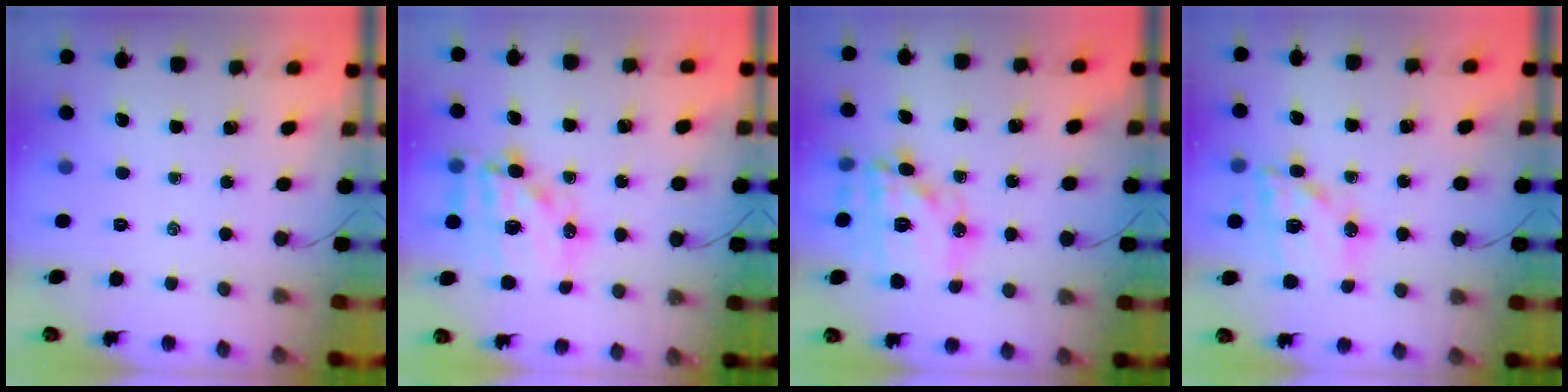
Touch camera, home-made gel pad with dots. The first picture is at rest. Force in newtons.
{"total": 17.1, "press": 16.7, "slide": 3.9}
{"total": 17.9, "press": 17.8, "slide": 1.3}
{"total": 16.3, "press": 16.0, "slide": 3.3}